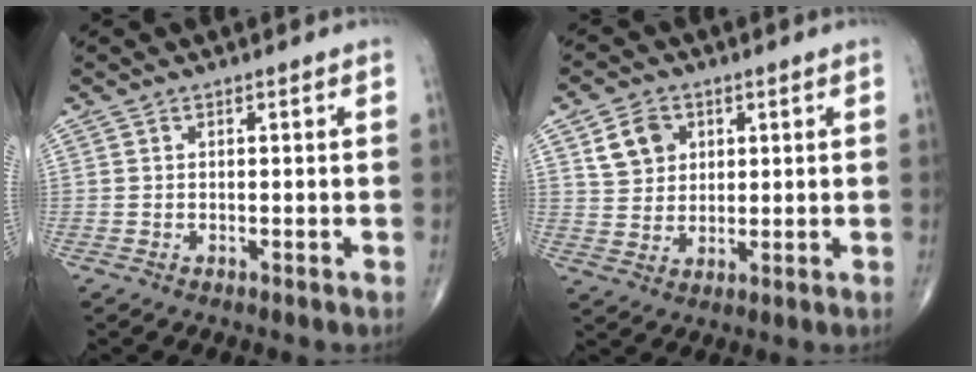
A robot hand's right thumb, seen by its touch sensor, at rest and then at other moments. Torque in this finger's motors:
{"motor_torque": [-0.52, 0.64, 0.21, 0.05, 0.03]}